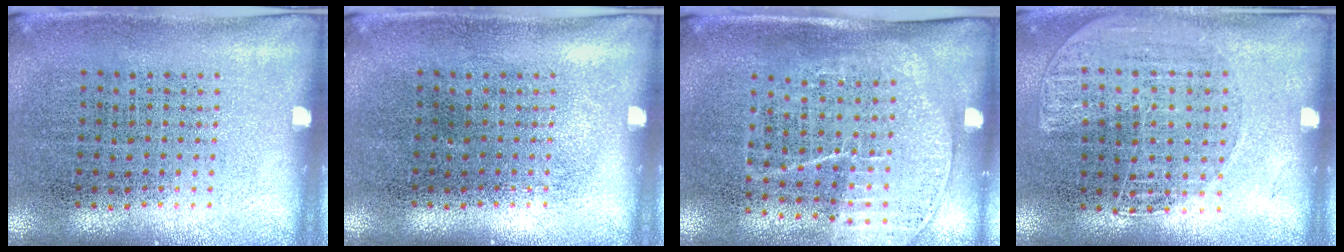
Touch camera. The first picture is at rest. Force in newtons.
{"total": 0.0}
{"total": 1.7, "press": 1.4, "slide": 1.0}
{"total": 1.3, "press": 1.3, "slide": 0.1}